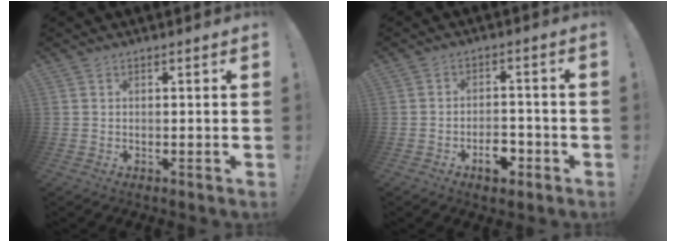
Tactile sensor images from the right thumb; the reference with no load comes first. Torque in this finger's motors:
{"motor_torque": [0.88, 0.54, 0.52, -0.61, 0.00]}